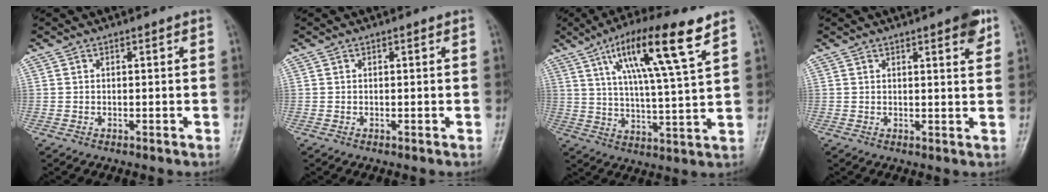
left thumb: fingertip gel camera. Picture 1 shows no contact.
{"total": 0.0}
{"total": 16.2, "force": [8.4, 2.2, 13.6], "torque": [-0.233, -0.025, 0.144]}
{"total": 4.5, "force": [2.6, 1.0, 3.5], "torque": [-0.039, -0.010, 0.029]}